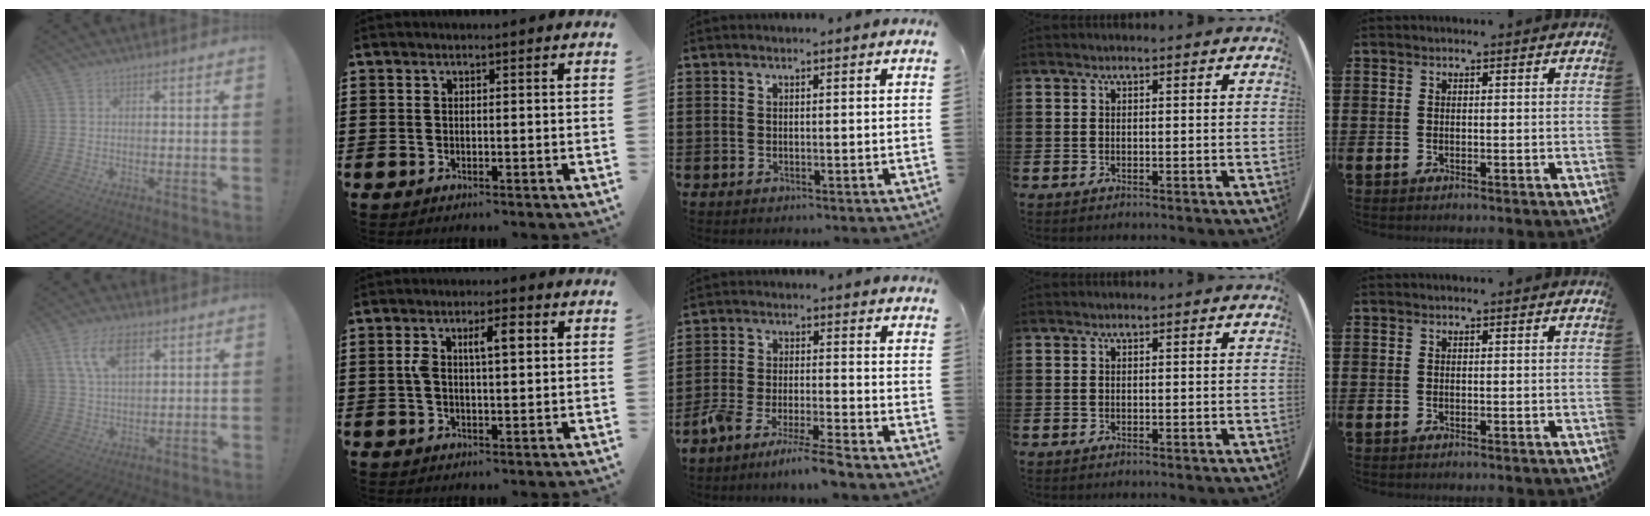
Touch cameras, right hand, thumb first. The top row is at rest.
{"thumb": {"total": 10.2, "force": [5.0, 5.9, 6.7], "torque": [-0.127, -0.003, 0.093]}, "index": {"total": 5.0, "force": [1.0, 1.7, 4.6], "torque": [-0.076, 0.004, 0.010]}, "middle": {"total": 6.1, "force": [-5.8, -0.5, 2.1], "torque": [-0.045, -0.013, -0.112]}}